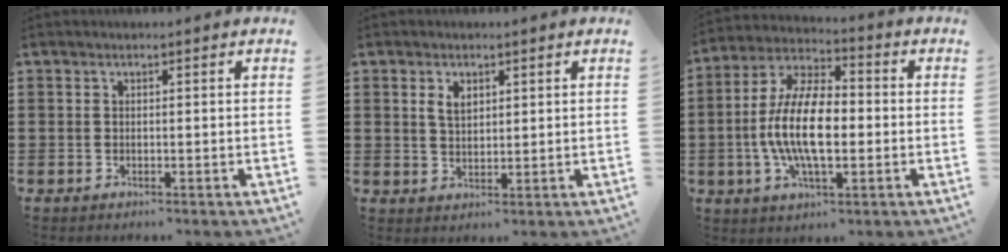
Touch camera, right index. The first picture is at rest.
{"total": 2.7, "force": [1.2, 1.5, 1.8], "torque": [-0.041, 0.005, 0.023]}
{"total": 12.4, "force": [-1.8, 5.5, 11.0], "torque": [-0.242, -0.005, -0.037]}